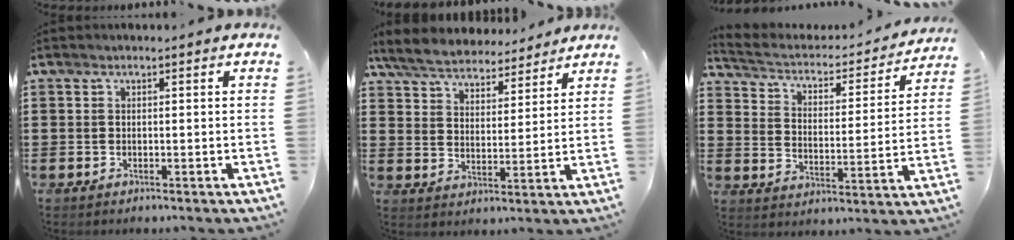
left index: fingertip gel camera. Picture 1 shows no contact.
{"total": 6.0, "force": [5.7, 1.1, 1.3], "torque": [-0.053, -0.030, 0.100]}
{"total": 3.0, "force": [2.5, 1.2, 1.2], "torque": [-0.041, -0.021, 0.033]}